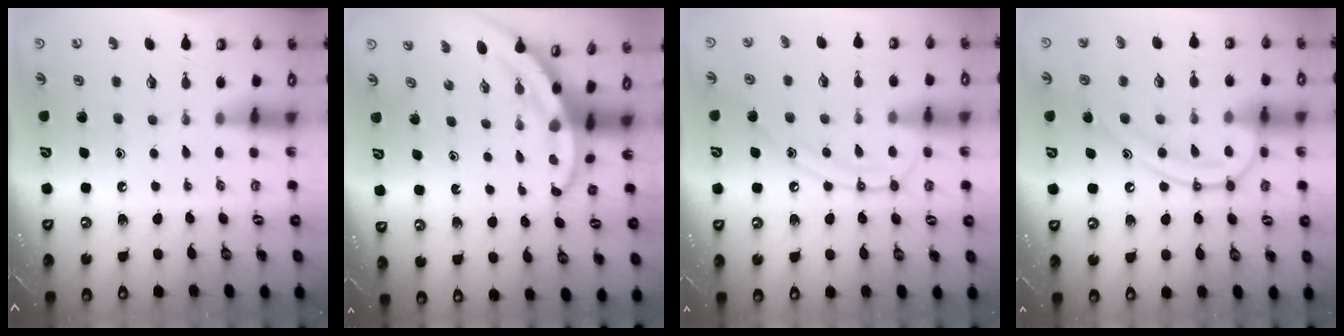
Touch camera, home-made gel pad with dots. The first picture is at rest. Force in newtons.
{"total": 3.9, "press": 3.9, "slide": 0.5}
{"total": 12.4, "press": 12.3, "slide": 1.1}
{"total": 17.0, "press": 16.9, "slide": 1.7}